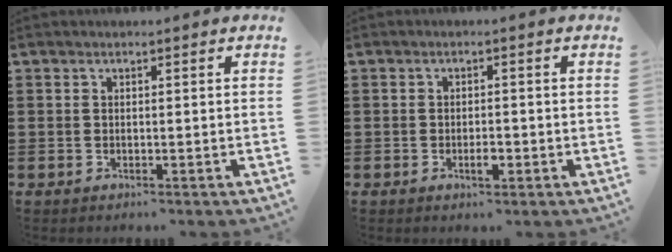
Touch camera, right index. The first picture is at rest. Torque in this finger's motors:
{"motor_torque": [0.34, 0.54, 0.03, 0.02]}